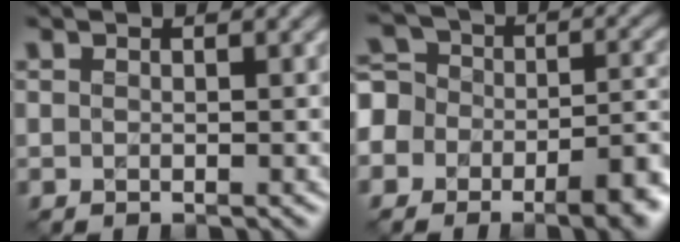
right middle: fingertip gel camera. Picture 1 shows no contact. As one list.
[{"total": 12.7, "force": [-7.4, 9.1, 4.9], "torque": [-0.080, -0.019, -0.135]}]